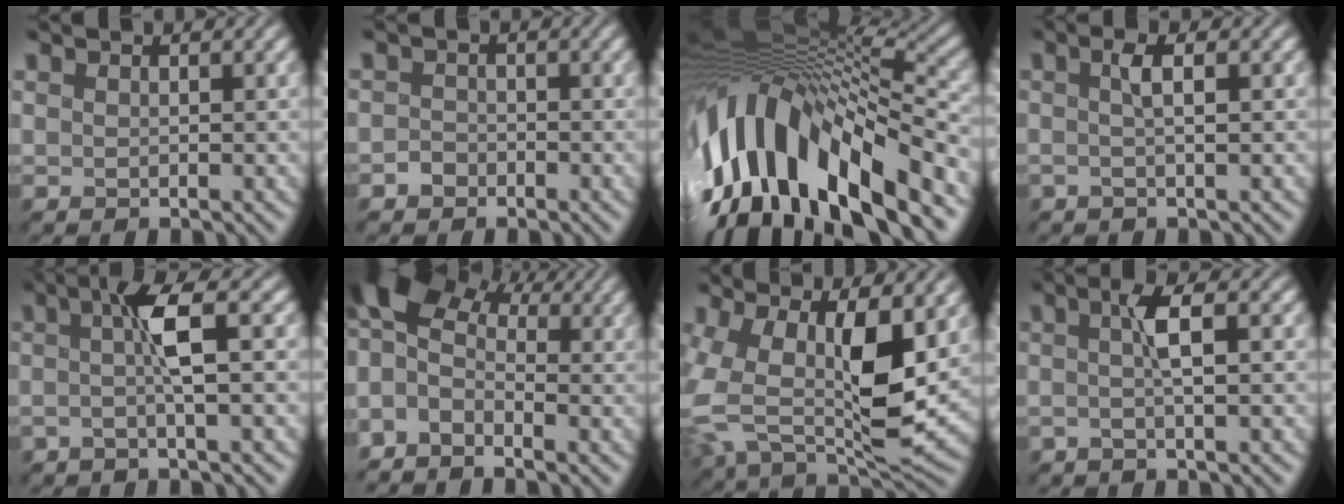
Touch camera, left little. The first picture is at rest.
{"total": 1.6, "force": [-1.4, 0.6, -0.3], "torque": [0.006, -0.005, -0.023]}
{"total": 14.5, "force": [-6.0, 5.9, 11.8], "torque": [-0.223, 0.020, -0.100]}
{"total": 1.9, "force": [-0.2, 0.4, 1.9], "torque": [-0.030, 0.003, -0.003]}
{"total": 3.5, "force": [-0.3, 0.0, 3.5], "torque": [-0.073, 0.006, -0.003]}
{"total": 7.8, "force": [0.4, 5.1, 5.8], "torque": [-0.124, 0.015, -0.002]}
{"total": 13.5, "force": [0.7, 7.2, 11.4], "torque": [-0.241, -0.015, 0.012]}
{"total": 2.5, "force": [-0.3, 0.2, 2.5], "torque": [-0.050, 0.004, -0.004]}